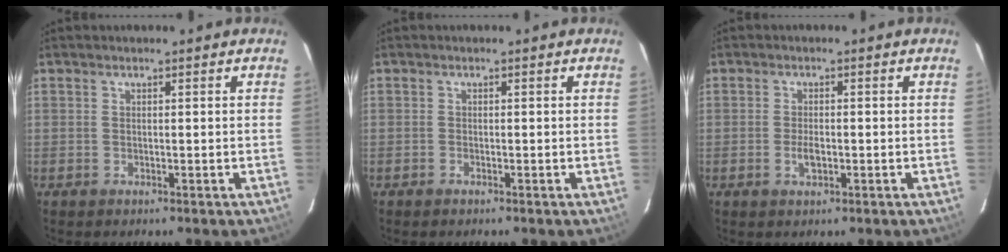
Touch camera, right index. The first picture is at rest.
{"total": 0.5, "force": [-0.5, 0.2, 0.1], "torque": [-0.002, 0.000, -0.011]}
{"total": 2.4, "force": [-0.7, 1.2, 2.0], "torque": [-0.038, -0.001, -0.012]}